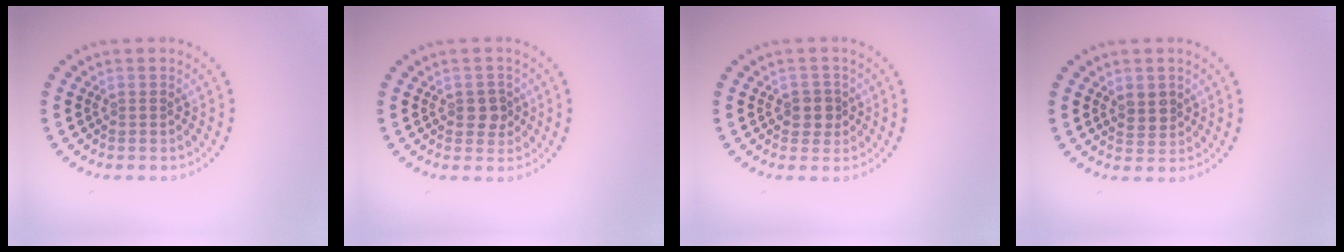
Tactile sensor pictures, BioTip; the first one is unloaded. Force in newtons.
{"total": 1.8, "press": 1.7, "slide": 0.4}
{"total": 1.8, "press": 1.6, "slide": 0.7}
{"total": 1.9, "press": 1.8, "slide": 0.6}